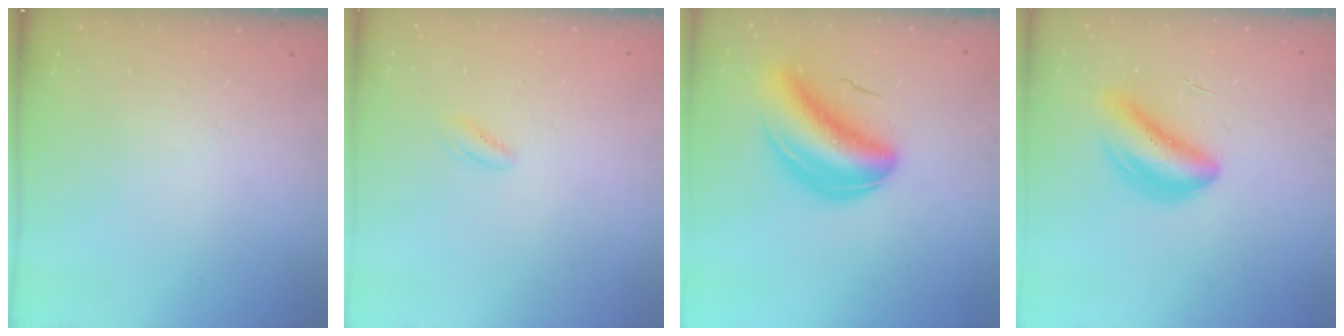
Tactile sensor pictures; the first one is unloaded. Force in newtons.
{"total": 1.0, "press": 0.9, "slide": 0.5}
{"total": 9.7, "press": 9.2, "slide": 3.2}
{"total": 4.8, "press": 4.4, "slide": 1.9}